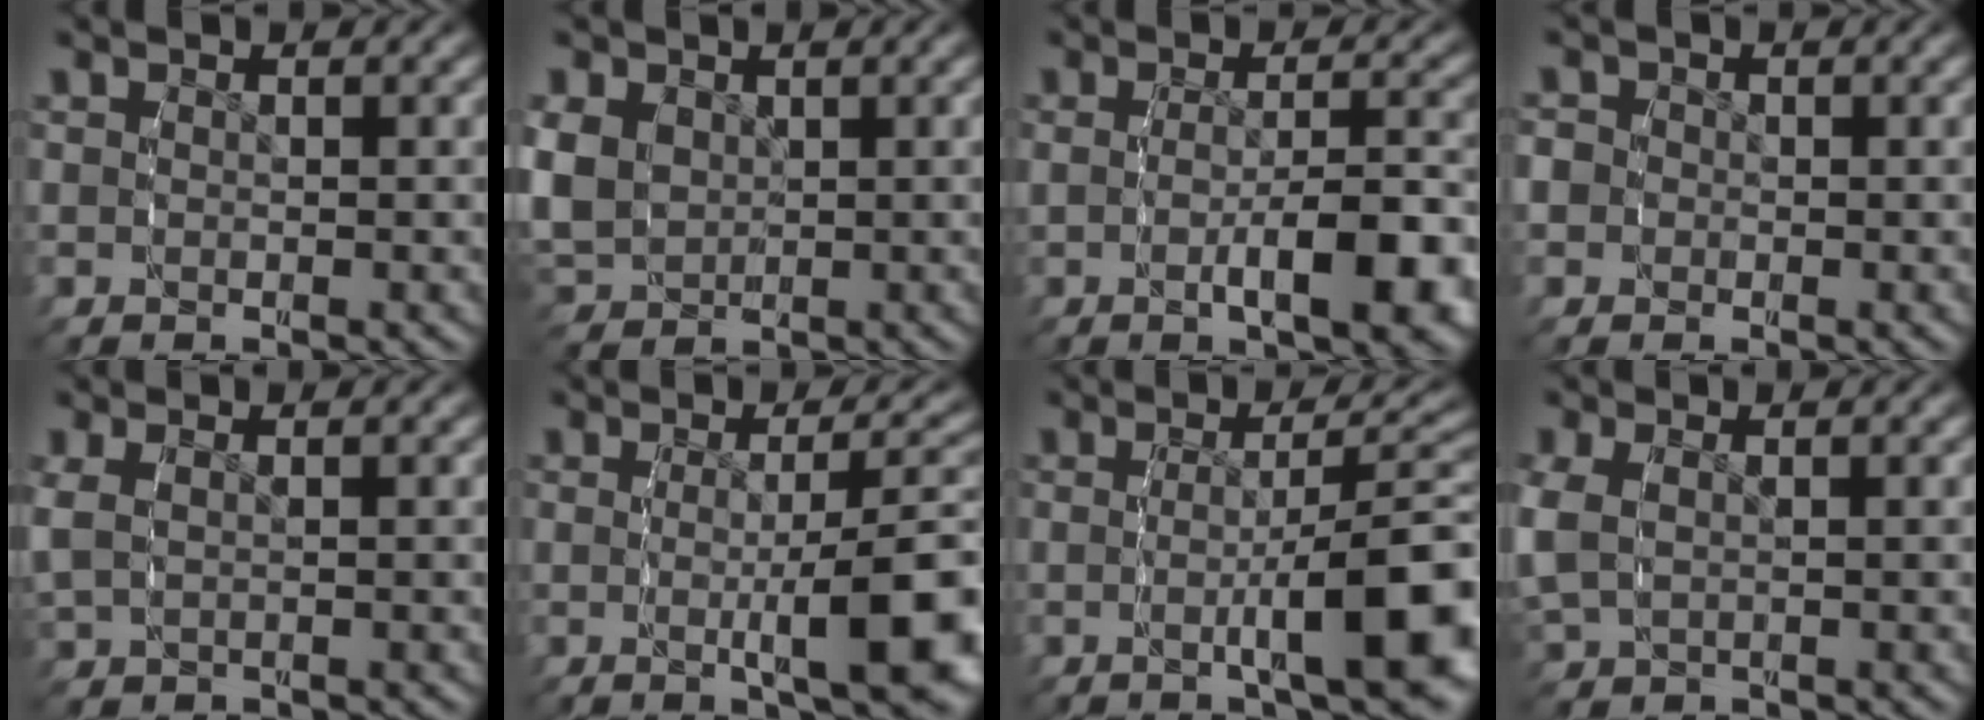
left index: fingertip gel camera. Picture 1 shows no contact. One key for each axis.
{"total": 5.3, "fx": 0.4, "fy": 4.5, "fz": 2.7, "tx": -0.079, "ty": -0.021, "tz": 0.025}
{"total": 5.4, "fx": -1.6, "fy": 1.4, "fz": 5.0, "tx": -0.079, "ty": -0.012, "tz": -0.023}
{"total": 2.6, "fx": -0.2, "fy": 2.5, "fz": 0.8, "tx": -0.022, "ty": -0.003, "tz": -0.010}
{"total": 1.7, "fx": 0.3, "fy": 0.7, "fz": 1.5, "tx": -0.040, "ty": -0.003, "tz": 0.020}
{"total": 7.4, "fx": -1.9, "fy": 1.5, "fz": 7.0, "tx": -0.092, "ty": -0.006, "tz": -0.024}
{"total": 7.7, "fx": -2.4, "fy": 1.5, "fz": 7.2, "tx": -0.098, "ty": -0.004, "tz": -0.033}
{"total": 2.3, "fx": 0.2, "fy": 1.5, "fz": 1.8, "tx": -0.058, "ty": -0.010, "tz": 0.022}